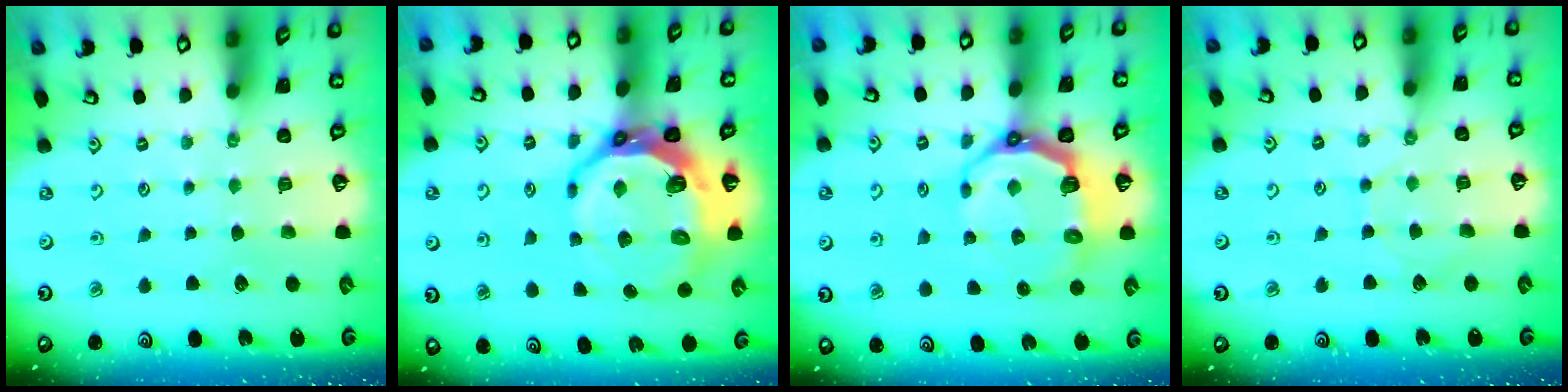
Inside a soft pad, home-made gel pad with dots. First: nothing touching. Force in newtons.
{"total": 13.8, "press": 13.0, "slide": 4.6}
{"total": 9.2, "press": 7.8, "slide": 5.0}
{"total": 4.9, "press": 4.9, "slide": 0.3}